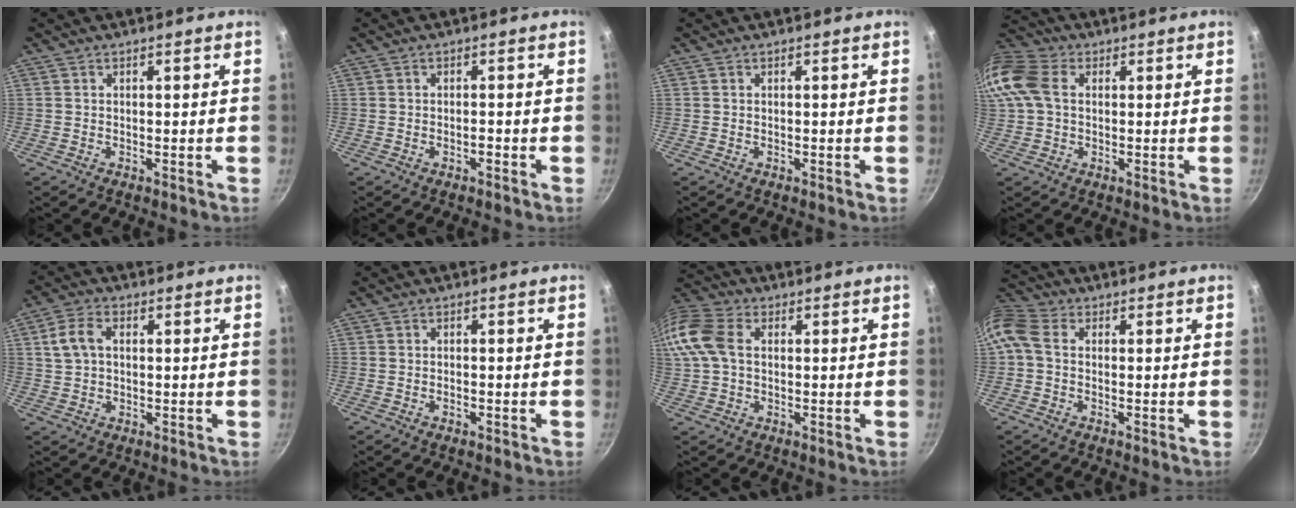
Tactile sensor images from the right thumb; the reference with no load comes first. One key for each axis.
{"total": 1.1, "fx": -0.6, "fy": 0.5, "fz": 0.7, "tx": -0.009, "ty": 0.009, "tz": -0.010}
{"total": 0.0}
{"total": 13.8, "fx": 2.5, "fy": 10.1, "fz": 9.0, "tx": -0.204, "ty": 0.030, "tz": 0.036}
{"total": 5.9, "fx": 1.2, "fy": 4.0, "fz": 4.2, "tx": -0.083, "ty": 0.011, "tz": 0.018}
{"total": 1.0, "fx": -0.5, "fy": 0.5, "fz": 0.6, "tx": -0.012, "ty": 0.003, "tz": -0.010}
{"total": 13.1, "fx": 2.0, "fy": 9.1, "fz": 9.2, "tx": -0.207, "ty": 0.030, "tz": 0.026}
{"total": 8.8, "fx": 0.5, "fy": 6.5, "fz": 5.9, "tx": -0.137, "ty": 0.027, "tz": -0.004}